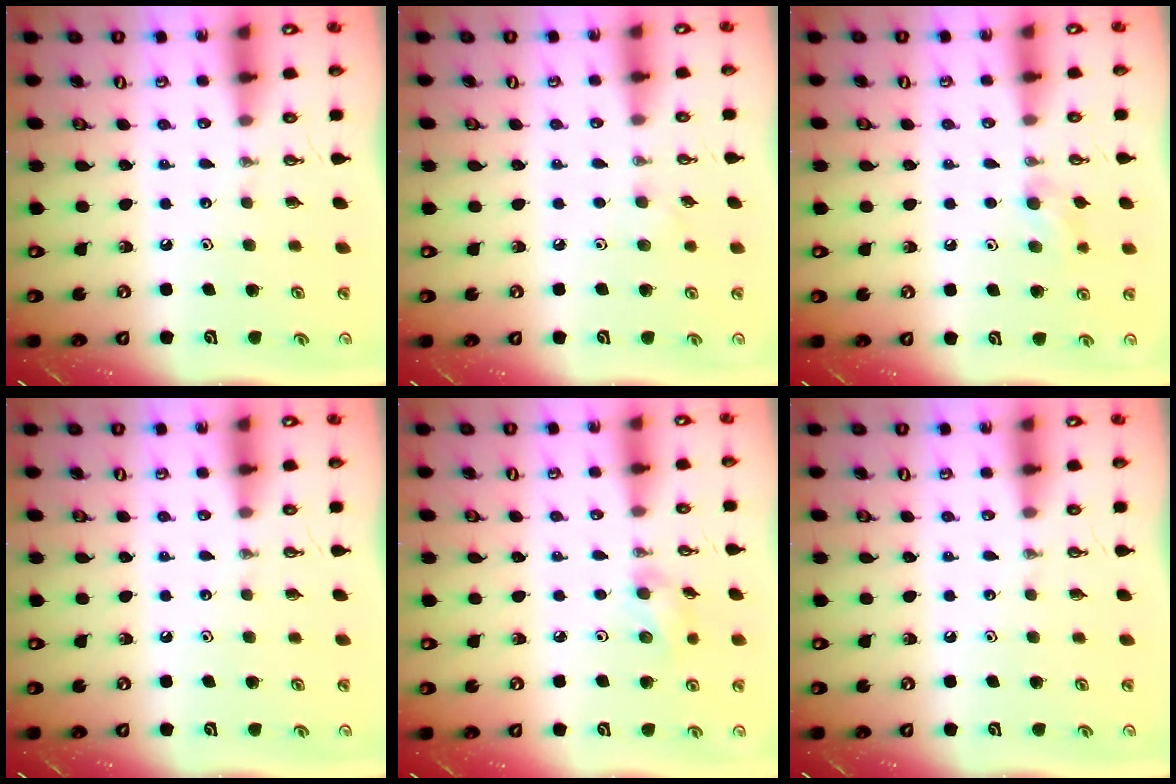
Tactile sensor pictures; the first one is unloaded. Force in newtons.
{"total": 4.4, "press": 4.3, "slide": 0.7}
{"total": 7.3, "press": 6.9, "slide": 2.3}
{"total": 0.0}
{"total": 6.0, "press": 5.6, "slide": 2.4}
{"total": 0.0}